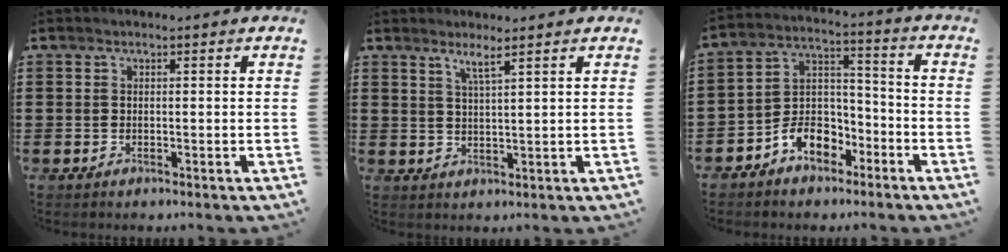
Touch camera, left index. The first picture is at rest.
{"total": 2.6, "force": [1.9, -0.2, 1.7], "torque": [-0.038, -0.002, 0.034]}
{"total": 7.2, "force": [-5.0, 4.3, 3.0], "torque": [-0.064, 0.024, -0.097]}